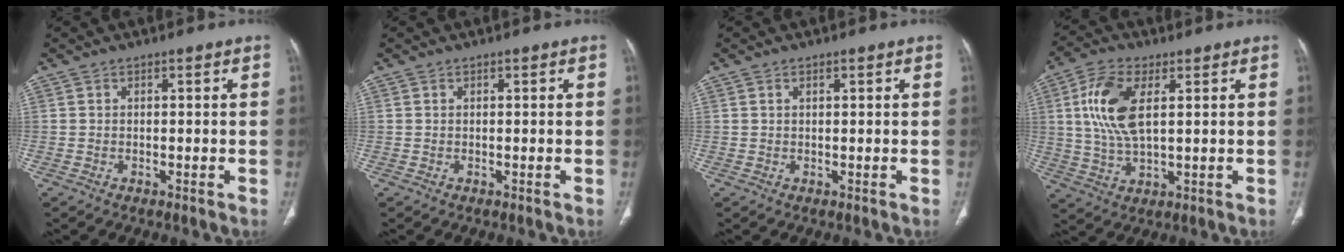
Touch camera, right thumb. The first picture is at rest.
{"total": 0.0}
{"total": 0.7, "force": [0.4, 0.2, 0.5], "torque": [-0.010, 0.002, 0.007]}
{"total": 11.3, "force": [2.8, 5.2, 9.6], "torque": [-0.206, -0.003, 0.057]}